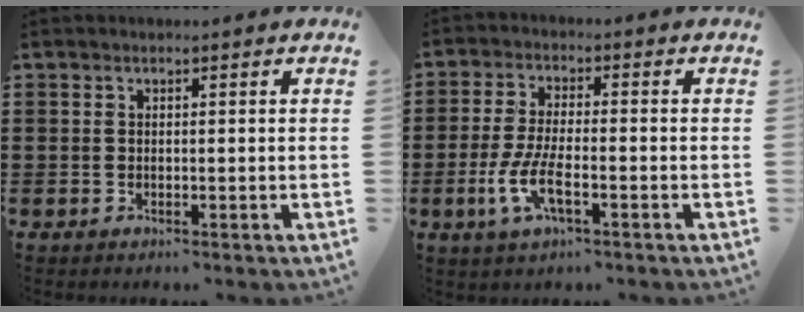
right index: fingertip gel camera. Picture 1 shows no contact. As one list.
[{"total": 6.1, "force": [-2.4, 1.8, 5.3], "torque": [-0.122, -0.012, -0.050]}]